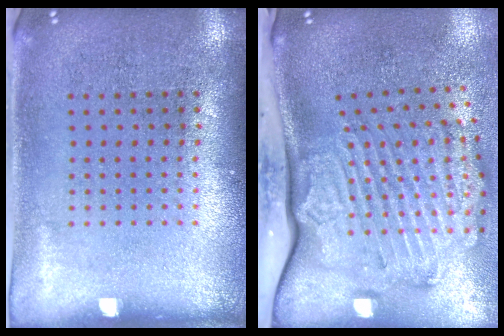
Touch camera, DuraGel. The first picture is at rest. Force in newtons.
{"total": 3.6, "press": 2.5, "slide": 2.6}